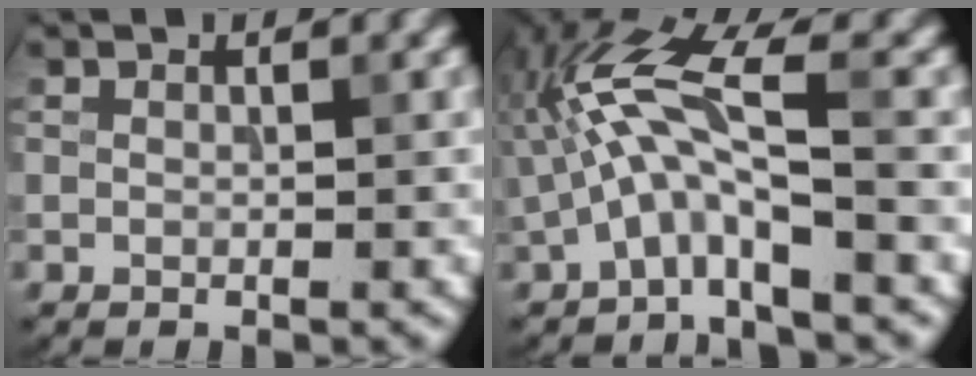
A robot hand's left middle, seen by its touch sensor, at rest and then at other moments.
{"total": 6.8, "force": [-1.0, 1.8, 6.4], "torque": [-0.141, 0.023, -0.027]}